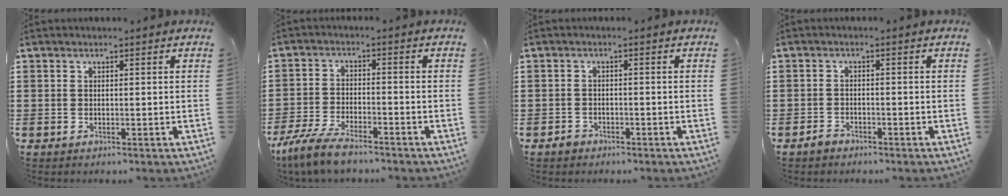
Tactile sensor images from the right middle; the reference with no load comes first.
{"total": 6.0, "force": [-5.1, 1.3, 2.9], "torque": [-0.074, -0.002, -0.101]}
{"total": 1.5, "force": [-1.2, 0.9, 0.3], "torque": [-0.010, 0.002, -0.027]}
{"total": 1.8, "force": [-1.4, 0.9, 0.6], "torque": [-0.015, 0.003, -0.030]}